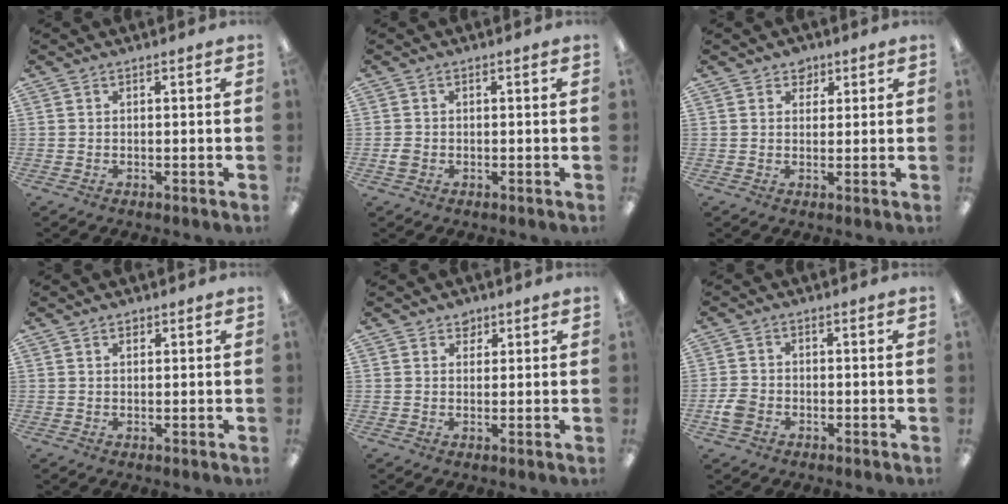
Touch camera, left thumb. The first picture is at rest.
{"total": 1.7, "force": [-0.4, 1.3, 0.9], "torque": [-0.016, 0.003, -0.006]}
{"total": 3.3, "force": [2.3, 2.4, 0.3], "torque": [0.001, -0.005, 0.041]}
{"total": 1.2, "force": [1.0, 0.6, 0.5], "torque": [-0.004, -0.002, 0.016]}
{"total": 2.5, "force": [1.9, 1.7, 0.3], "torque": [0.007, -0.007, 0.033]}
{"total": 4.0, "force": [-1.5, 2.9, 2.2], "torque": [-0.040, 0.009, -0.027]}